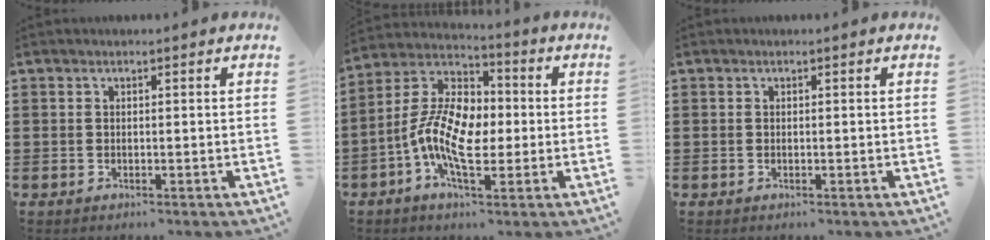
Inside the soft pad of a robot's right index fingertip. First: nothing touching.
{"total": 12.0, "force": [-2.2, 6.3, 9.9], "torque": [-0.231, -0.001, -0.047]}
{"total": 0.0}